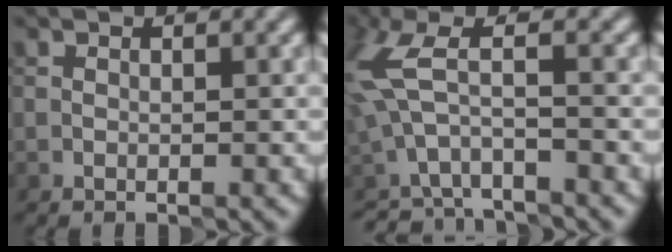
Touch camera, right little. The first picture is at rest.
{"total": 4.0, "force": [-1.4, 1.8, 3.2], "torque": [-0.077, 0.000, -0.033]}